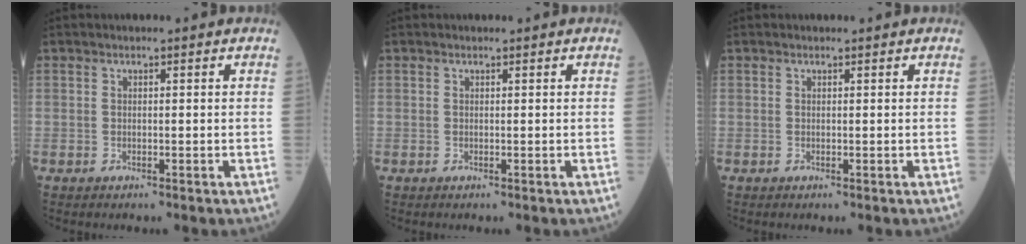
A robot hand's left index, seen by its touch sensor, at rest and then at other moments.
{"total": 0.0}
{"total": 0.0}